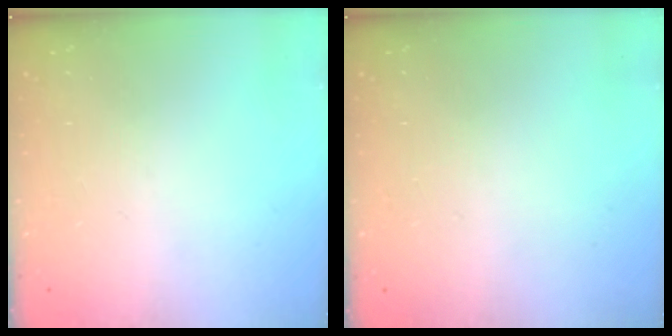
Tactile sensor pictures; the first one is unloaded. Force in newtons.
{"total": 2.7, "press": 2.7, "slide": 0.2}